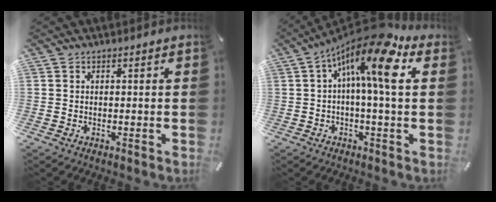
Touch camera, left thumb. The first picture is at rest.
{"total": 15.1, "force": [4.8, 3.6, 13.8], "torque": [-0.234, -0.030, 0.071]}